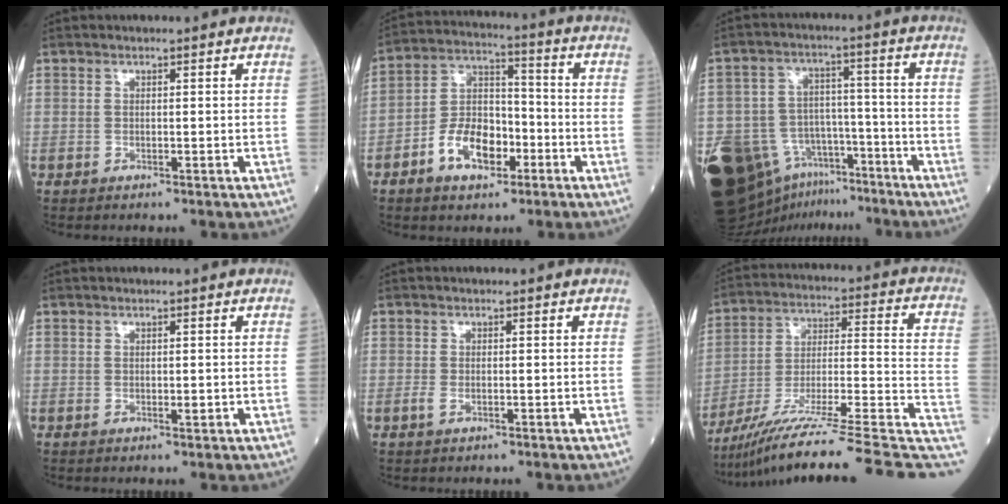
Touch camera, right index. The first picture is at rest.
{"total": 10.1, "force": [-4.6, 5.4, 7.2], "torque": [-0.142, 0.018, -0.081]}
{"total": 22.5, "force": [-14.1, 13.8, 10.9], "torque": [-0.275, 0.017, -0.222]}
{"total": 0.6, "force": [-0.1, 0.1, 0.5], "torque": [-0.008, -0.002, 0.000]}
{"total": 1.2, "force": [-0.5, 0.5, 0.9], "torque": [-0.024, -0.001, -0.007]}
{"total": 25.2, "force": [-18.7, 0.7, 16.8], "torque": [-0.198, 0.022, -0.290]}